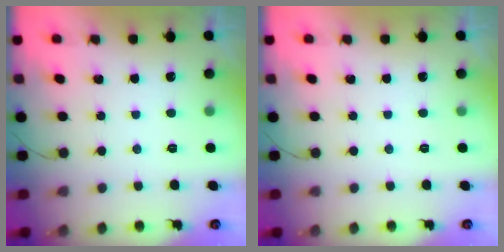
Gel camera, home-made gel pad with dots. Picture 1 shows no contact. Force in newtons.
{"total": 0.0}